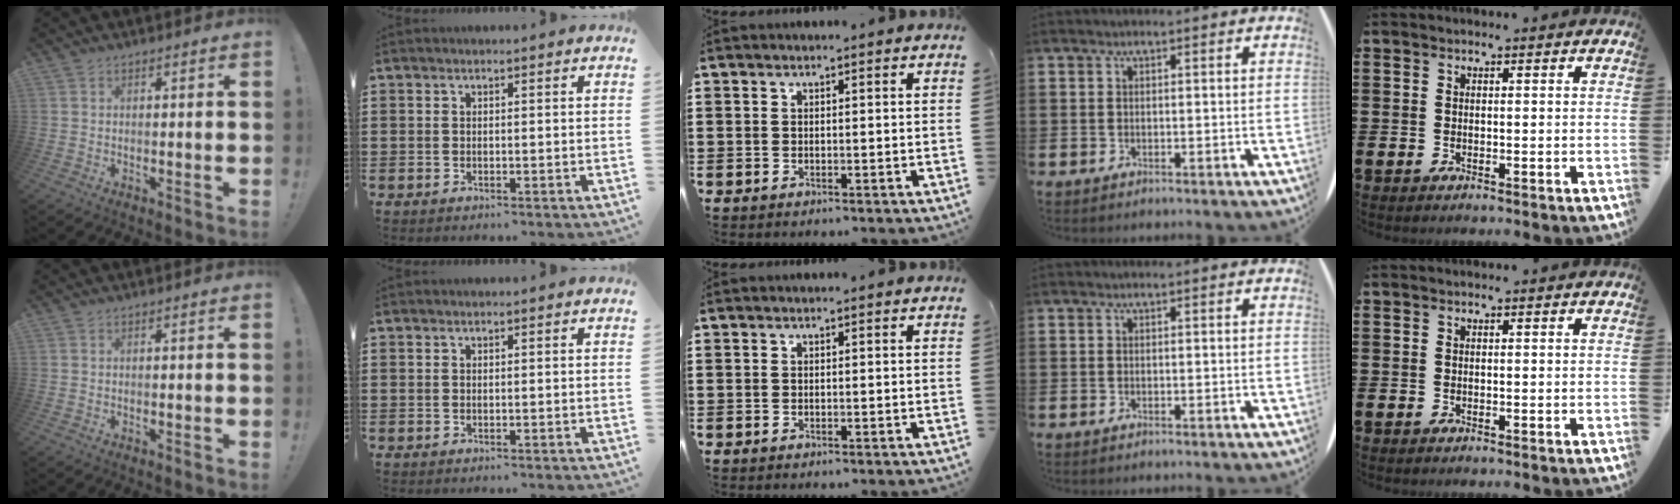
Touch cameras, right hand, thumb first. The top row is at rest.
{}